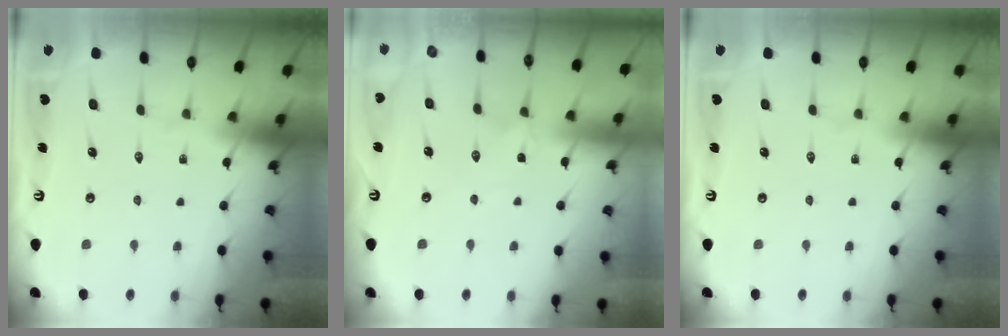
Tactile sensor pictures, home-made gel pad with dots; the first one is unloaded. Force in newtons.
{"total": 2.1, "press": 2.1, "slide": 0.2}
{"total": 0.0}